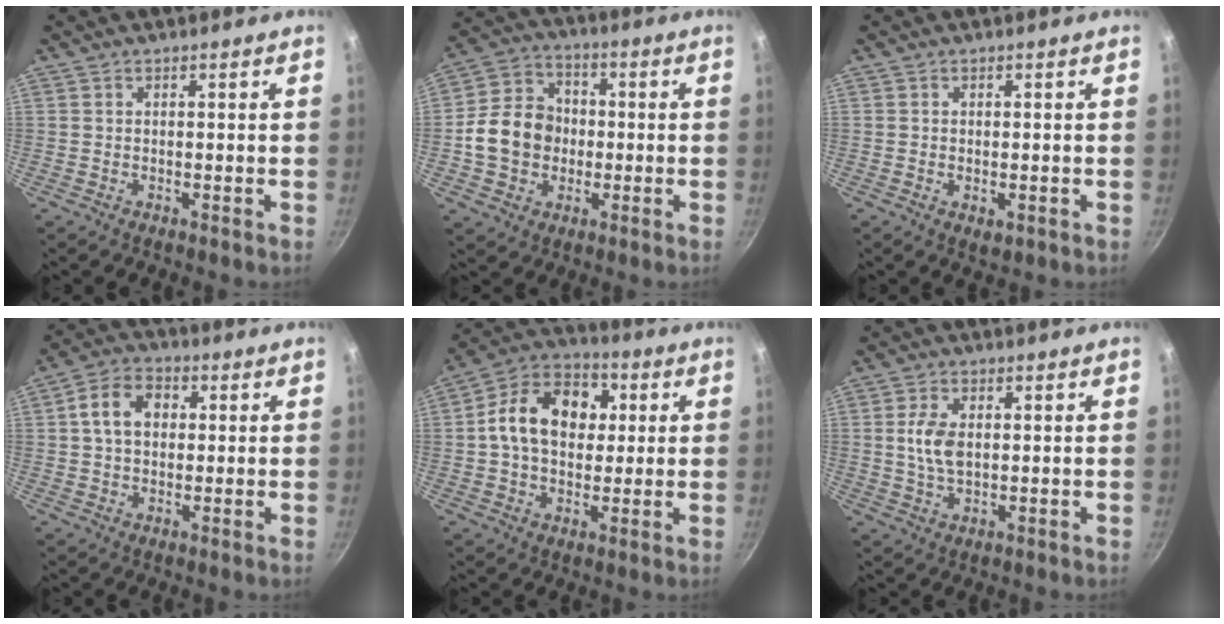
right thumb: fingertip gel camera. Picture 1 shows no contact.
{"total": 12.6, "force": [-1.2, 10.7, 6.6], "torque": [-0.089, 0.025, -0.032]}
{"total": 2.1, "force": [-0.4, 1.3, 1.7], "torque": [-0.024, -0.006, -0.005]}
{"total": 8.2, "force": [1.2, 6.1, 5.4], "torque": [-0.075, 0.017, 0.009]}
{"total": 15.3, "force": [2.1, 11.2, 10.2], "torque": [-0.136, 0.022, 0.015]}
{"total": 6.0, "force": [0.6, 3.6, 4.8], "torque": [-0.089, 0.001, 0.011]}